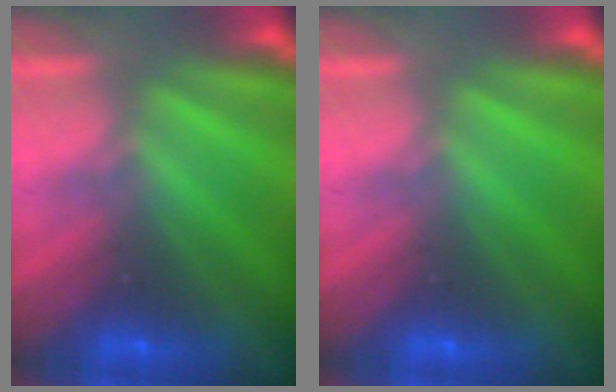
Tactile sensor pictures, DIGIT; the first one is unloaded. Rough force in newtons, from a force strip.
{"total": 0.0}